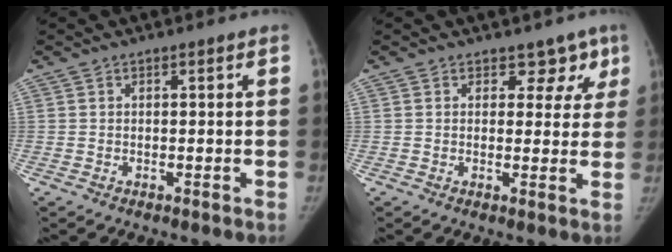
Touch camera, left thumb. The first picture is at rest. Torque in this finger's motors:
{"motor_torque": [-0.08, 0.14, 0.44, -0.20, -0.04]}